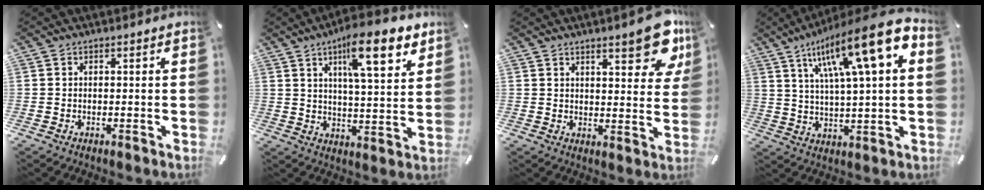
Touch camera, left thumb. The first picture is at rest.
{"total": 15.2, "force": [8.6, 4.7, 11.6], "torque": [-0.166, -0.038, 0.133]}
{"total": 12.6, "force": [7.6, 4.6, 9.0], "torque": [-0.104, -0.047, 0.122]}
{"total": 18.2, "force": [9.0, 3.5, 15.4], "torque": [-0.277, -0.038, 0.138]}